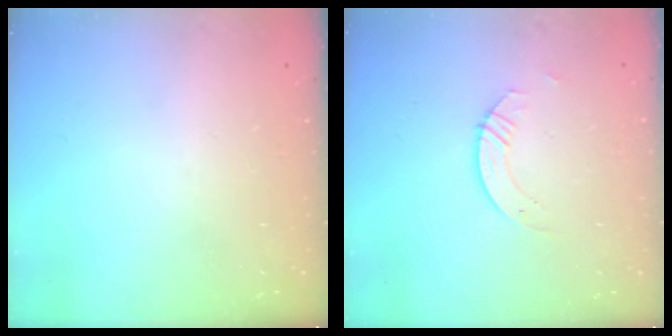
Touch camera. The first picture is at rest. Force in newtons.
{"total": 2.8, "press": 2.8, "slide": 0.2}